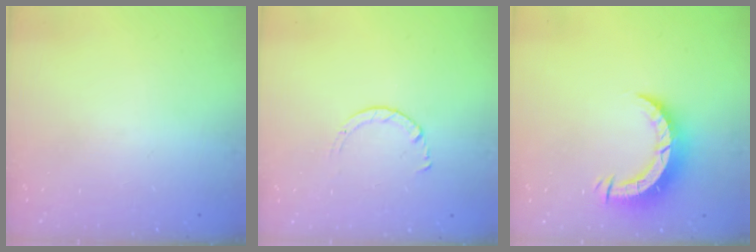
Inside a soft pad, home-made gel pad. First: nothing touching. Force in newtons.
{"total": 1.7, "press": 1.7, "slide": 0.2}
{"total": 7.9, "press": 7.8, "slide": 0.6}